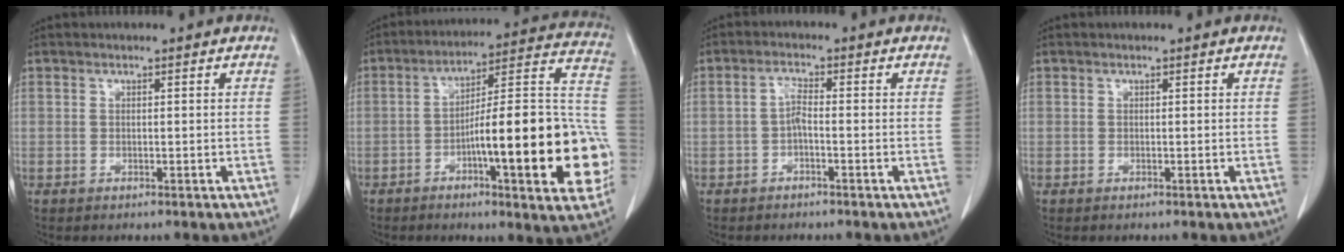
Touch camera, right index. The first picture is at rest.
{"total": 23.4, "force": [-6.0, 3.6, 22.3], "torque": [-0.241, 0.027, -0.074]}
{"total": 2.2, "force": [-0.7, 0.5, 2.0], "torque": [-0.038, 0.005, -0.013]}
{"total": 0.0}